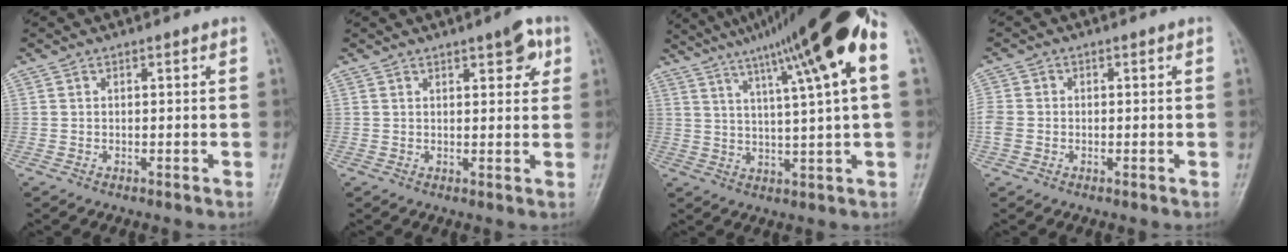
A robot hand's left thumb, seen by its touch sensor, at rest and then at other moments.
{"total": 5.2, "force": [2.5, 2.1, 4.0], "torque": [-0.031, -0.006, 0.028]}
{"total": 19.5, "force": [8.6, 1.5, 17.5], "torque": [-0.272, 0.015, 0.132]}
{"total": 4.1, "force": [-0.7, 3.5, 2.1], "torque": [-0.052, 0.006, -0.017]}